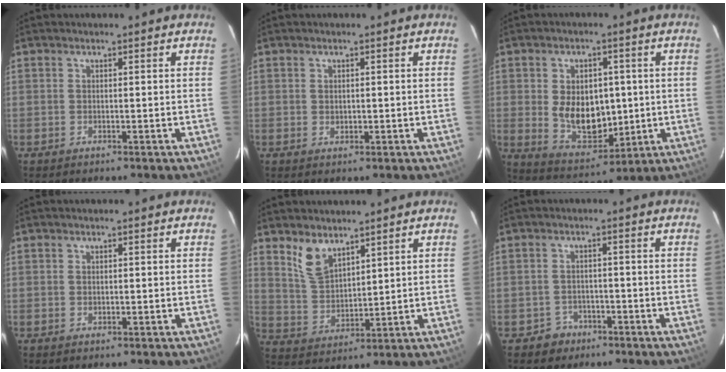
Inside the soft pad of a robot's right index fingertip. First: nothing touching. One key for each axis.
{"total": 1.2, "fx": 0.1, "fy": 1.1, "fz": 0.6, "tx": -0.007, "ty": 0.003, "tz": 0.002}
{"total": 12.1, "fx": 0.1, "fy": 8.3, "fz": 8.7, "tx": -0.166, "ty": -0.006, "tz": 0.023}
{"total": 0.7, "fx": 0.1, "fy": 0.6, "fz": 0.3, "tx": -0.004, "ty": 0.002, "tz": 0.001}
{"total": 7.1, "fx": 5.0, "fy": 3.3, "fz": 3.8, "tx": -0.070, "ty": 0.001, "tz": 0.109}
{"total": 4.1, "fx": -2.1, "fy": 3.5, "fz": 0.0, "tx": -0.012, "ty": 0.018, "tz": -0.031}